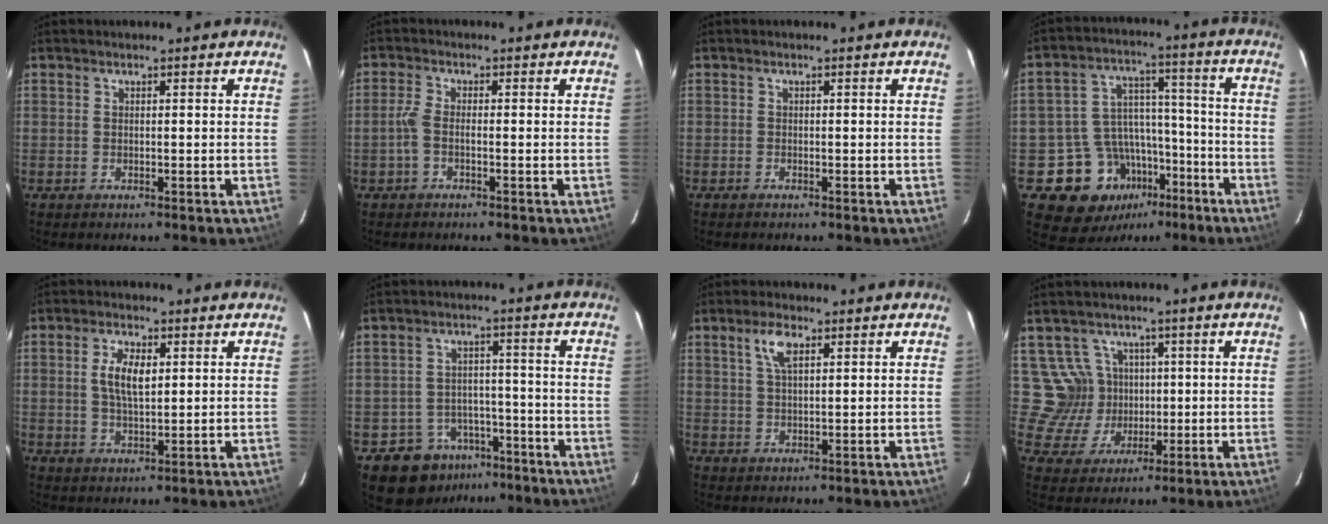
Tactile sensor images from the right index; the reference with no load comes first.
{"total": 2.4, "force": [-1.0, 0.8, 2.0], "torque": [-0.052, 0.005, -0.023]}
{"total": 0.5, "force": [-0.4, 0.2, 0.1], "torque": [-0.001, 0.002, -0.010]}
{"total": 14.3, "force": [-8.0, 10.9, 4.5], "torque": [-0.092, 0.051, -0.107]}
{"total": 6.0, "force": [1.4, 2.8, 5.1], "torque": [-0.095, 0.005, 0.028]}
{"total": 9.4, "force": [-6.0, 7.1, 1.7], "torque": [-0.042, 0.031, -0.074]}
{"total": 4.8, "force": [2.4, 1.9, 3.7], "torque": [-0.069, 0.010, 0.045]}
{"total": 7.7, "force": [1.4, 7.5, 1.1], "torque": [-0.038, 0.021, 0.037]}